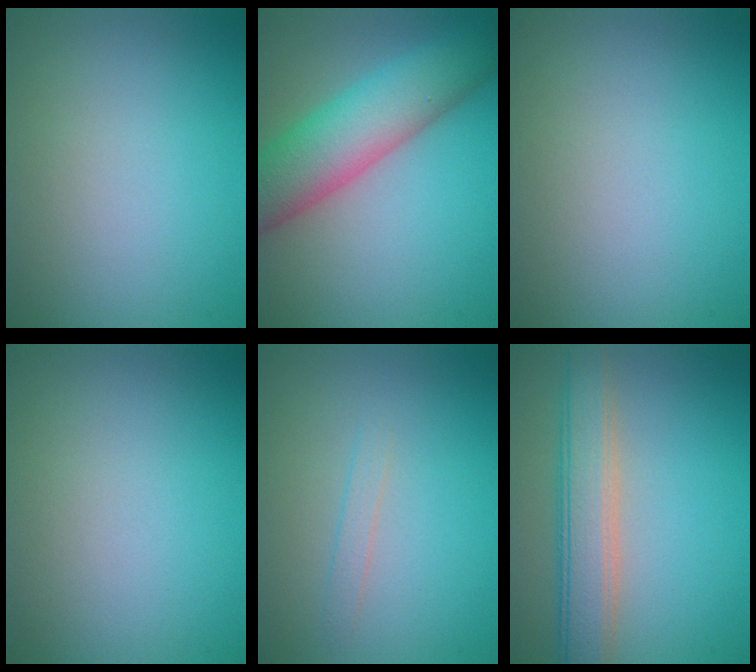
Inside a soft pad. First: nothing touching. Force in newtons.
{"total": 8.2, "press": 8.2, "slide": 0.3}
{"total": 0.0}
{"total": 0.0}
{"total": 0.9, "press": 0.8, "slide": 0.1}
{"total": 5.0, "press": 5.0, "slide": 0.1}